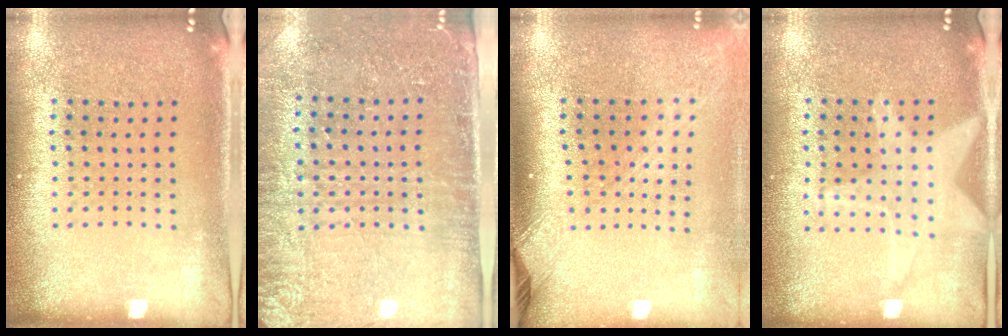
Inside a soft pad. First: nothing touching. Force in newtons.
{"total": 3.0, "press": 2.7, "slide": 1.3}
{"total": 2.2, "press": 1.6, "slide": 1.5}
{"total": 1.1, "press": 1.1, "slide": 0.1}